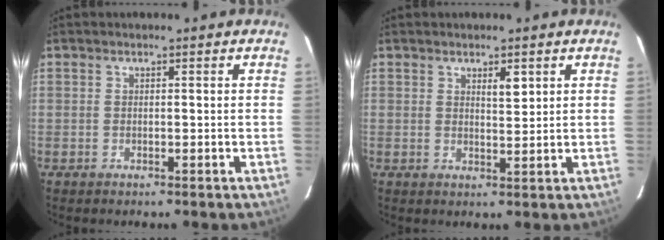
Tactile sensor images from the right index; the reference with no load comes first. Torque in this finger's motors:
{"motor_torque": [0.11, 0.07, 0.02, 0.03]}